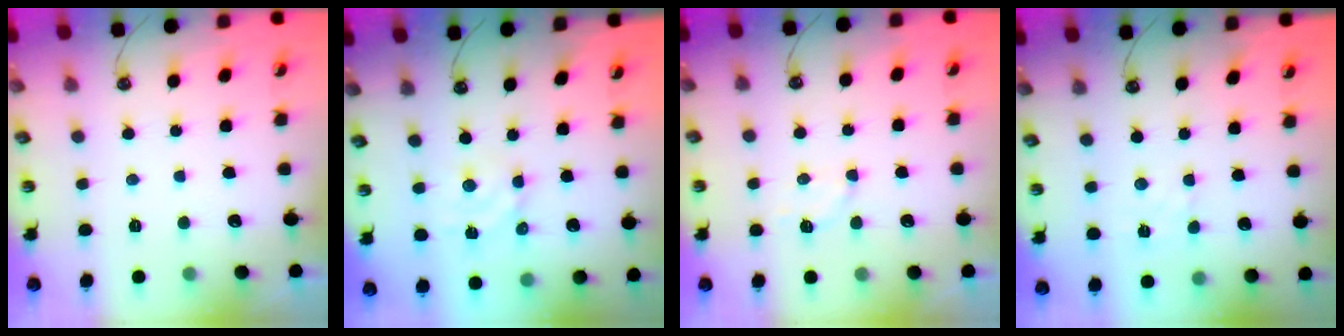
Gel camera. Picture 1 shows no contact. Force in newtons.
{"total": 4.0, "press": 3.9, "slide": 0.5}
{"total": 3.0, "press": 2.8, "slide": 1.1}
{"total": 2.5, "press": 2.5, "slide": 0.4}